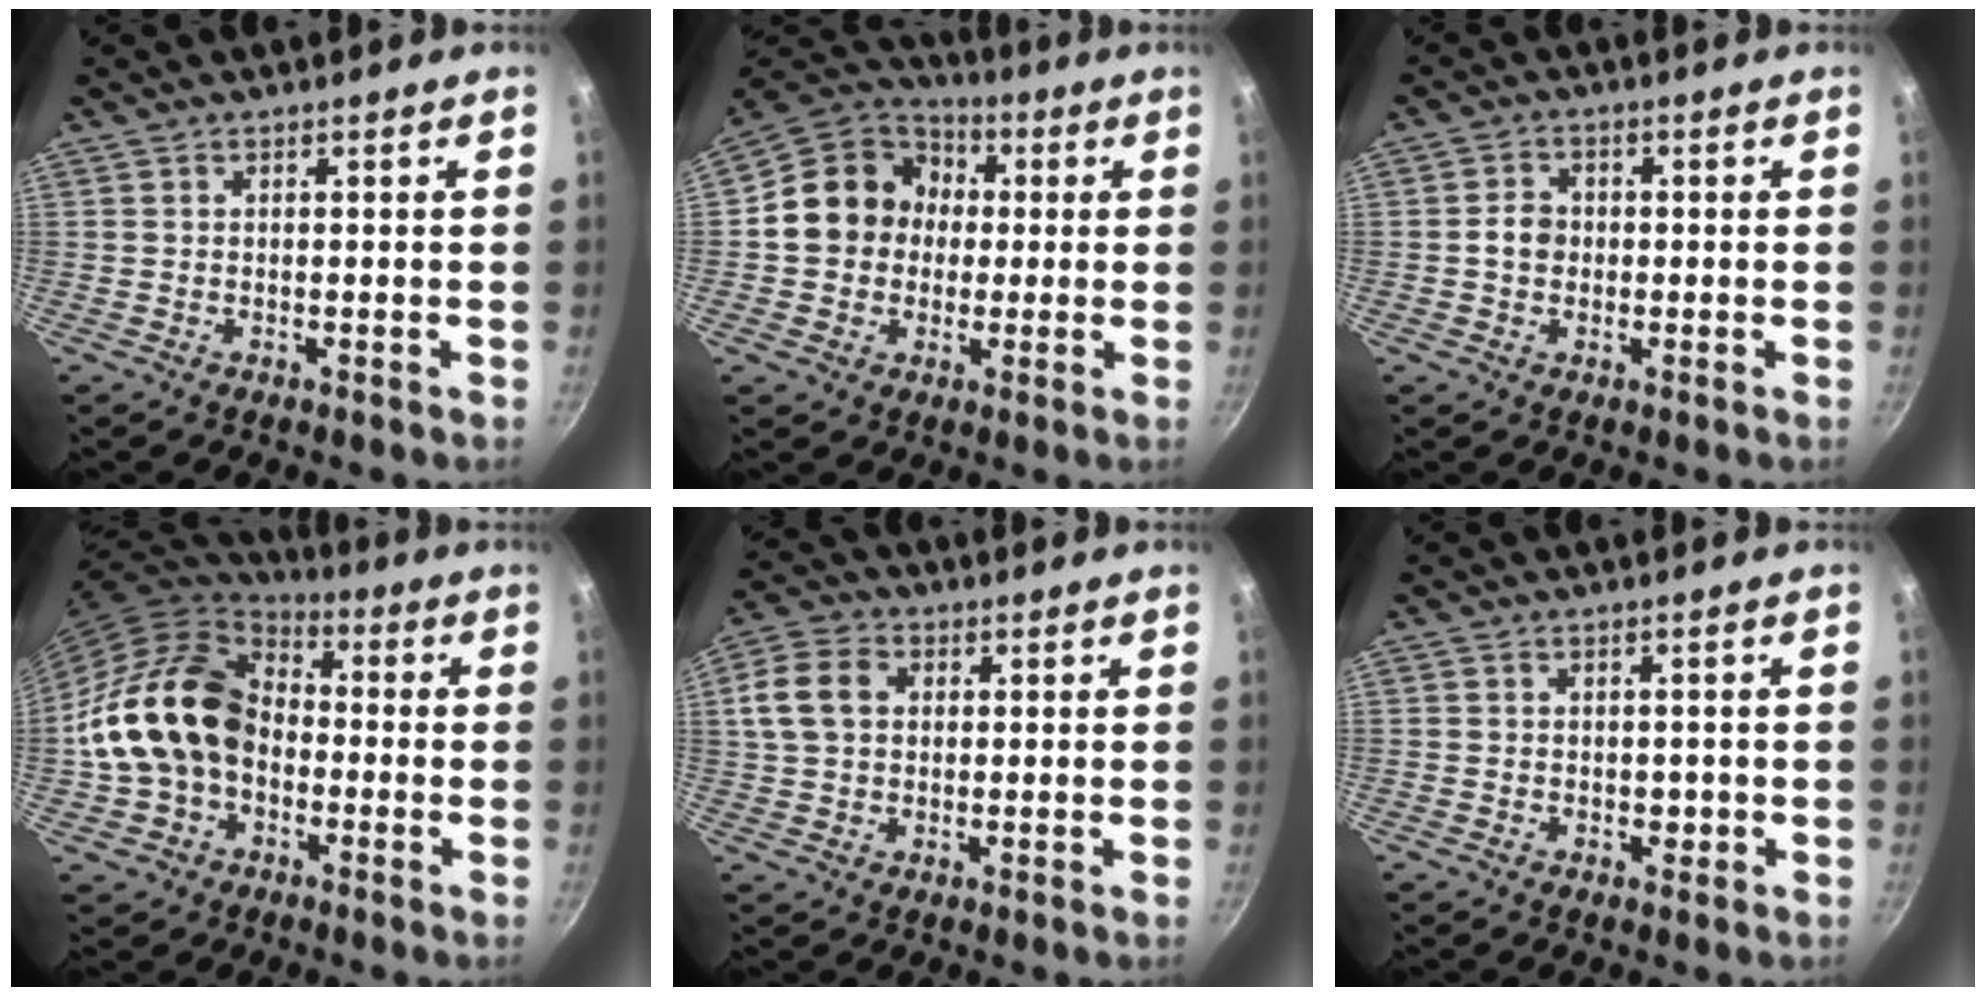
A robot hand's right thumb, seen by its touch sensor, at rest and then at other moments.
{"total": 14.4, "force": [0.9, 12.6, 7.0], "torque": [-0.081, 0.029, -0.003]}
{"total": 3.7, "force": [-0.3, 3.1, 1.9], "torque": [-0.016, 0.012, -0.008]}
{"total": 19.1, "force": [-2.2, 14.4, 12.4], "torque": [-0.208, 0.052, -0.049]}
{"total": 8.6, "force": [1.6, 6.5, 5.3], "torque": [-0.091, 0.009, 0.017]}
{"total": 1.7, "force": [-0.4, 1.4, 0.9], "torque": [-0.007, 0.004, -0.004]}